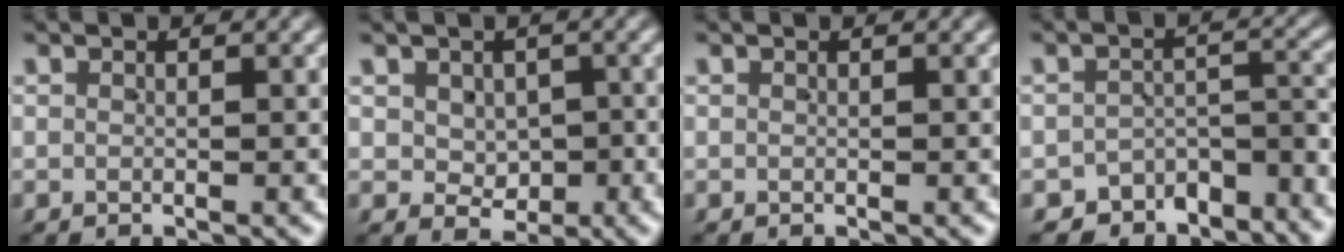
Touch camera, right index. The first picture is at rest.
{"total": 2.7, "force": [0.2, 2.4, 1.4], "torque": [-0.004, -0.015, 0.014]}
{"total": 0.0}
{"total": 9.1, "force": [-7.3, 4.7, 2.8], "torque": [-0.022, -0.012, -0.119]}